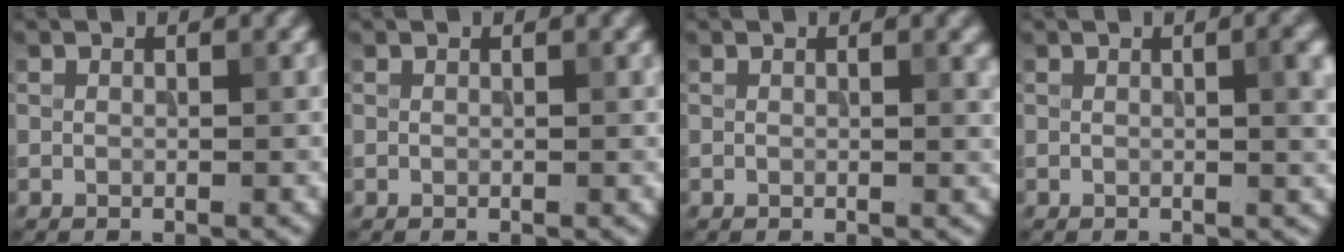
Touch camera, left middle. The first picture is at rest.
{"total": 0.0}
{"total": 1.0, "force": [0.5, 0.1, 0.8], "torque": [-0.012, -0.001, 0.009]}
{"total": 2.9, "force": [0.7, 0.7, 2.8], "torque": [-0.039, 0.004, 0.010]}